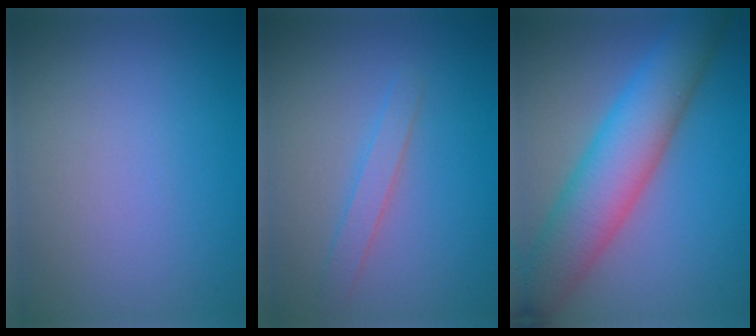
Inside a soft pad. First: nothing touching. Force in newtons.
{"total": 1.8, "press": 1.8, "slide": 0.1}
{"total": 8.4, "press": 8.4, "slide": 0.4}